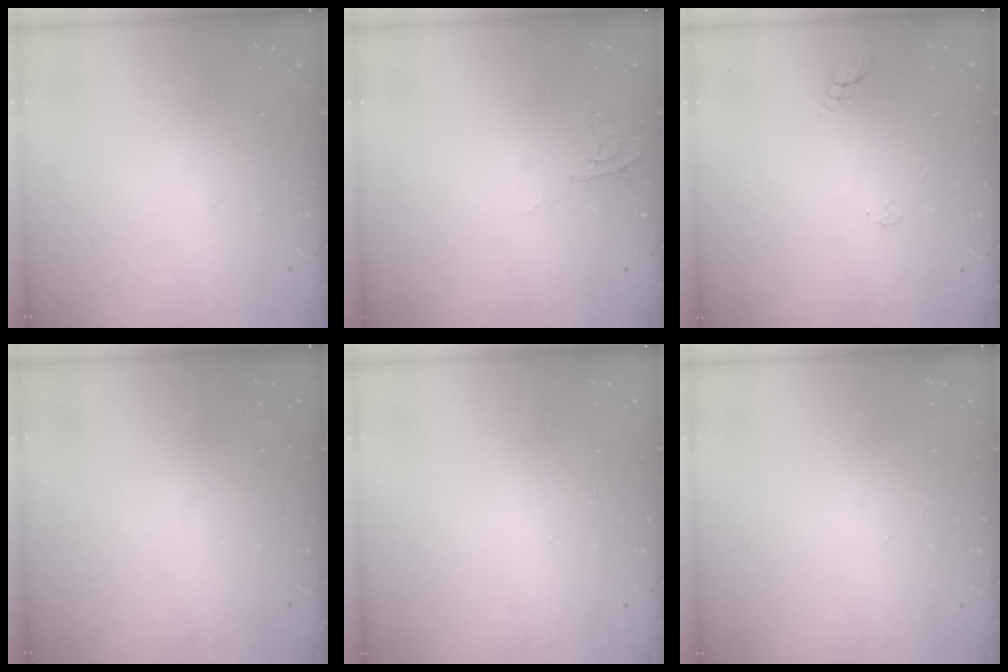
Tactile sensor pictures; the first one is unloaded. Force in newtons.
{"total": 4.5, "press": 4.5, "slide": 0.3}
{"total": 5.5, "press": 5.5, "slide": 0.5}
{"total": 0.0}
{"total": 1.7, "press": 1.7, "slide": 0.1}
{"total": 2.4, "press": 2.4, "slide": 0.2}